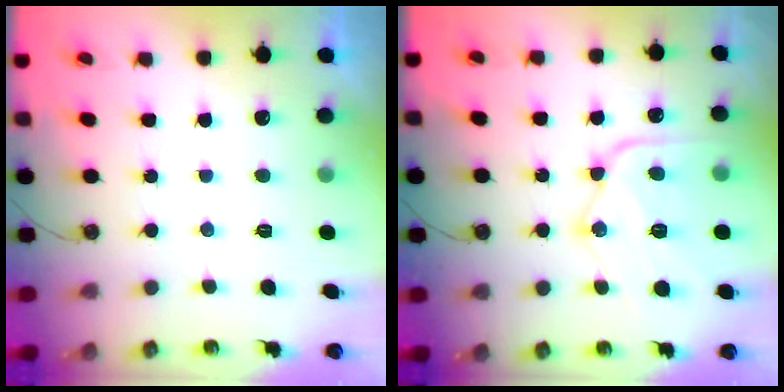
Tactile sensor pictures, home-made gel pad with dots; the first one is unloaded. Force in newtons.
{"total": 17.2, "press": 17.1, "slide": 1.7}